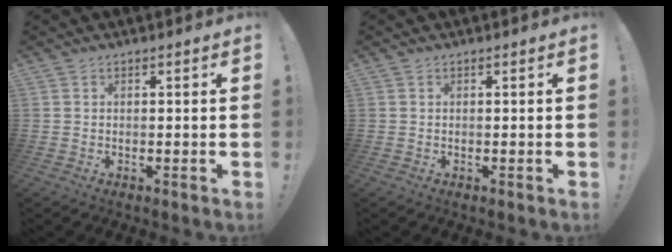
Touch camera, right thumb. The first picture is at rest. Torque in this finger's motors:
{"motor_torque": [0.00, 0.00, 0.09, 0.07, 0.00]}